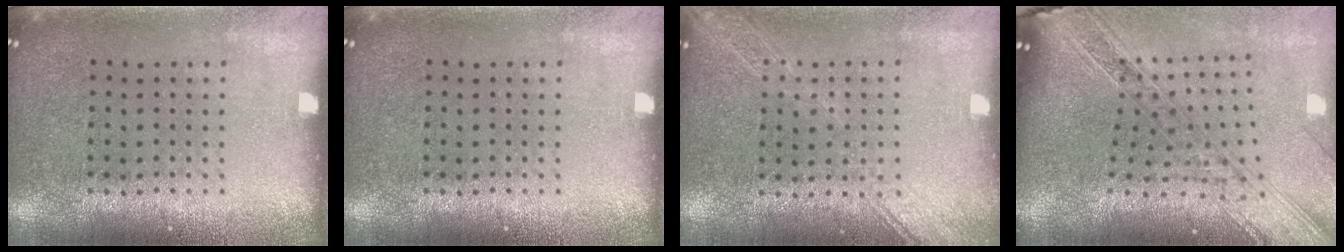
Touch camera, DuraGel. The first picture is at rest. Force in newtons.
{"total": 0.0}
{"total": 1.6, "press": 1.6, "slide": 0.4}
{"total": 2.8, "press": 2.2, "slide": 1.7}